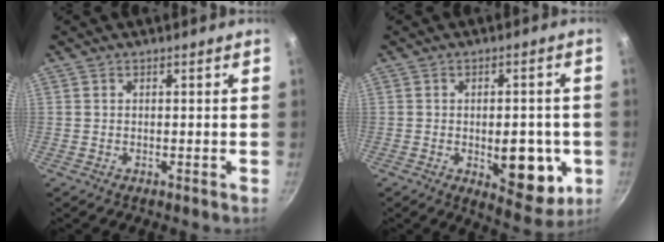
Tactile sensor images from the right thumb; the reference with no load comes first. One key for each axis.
{"total": 12.6, "fx": -2.6, "fy": 6.5, "fz": 10.5, "tx": -0.096, "ty": -0.005, "tz": -0.025}